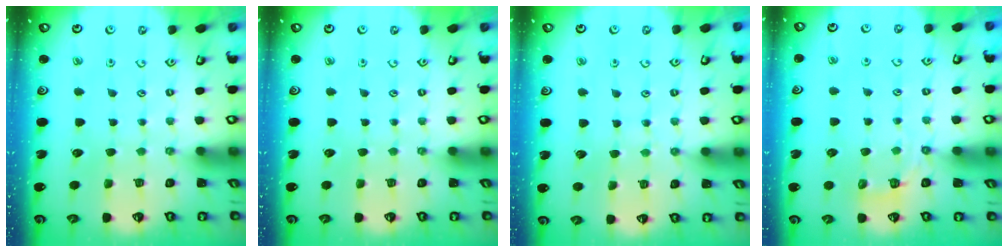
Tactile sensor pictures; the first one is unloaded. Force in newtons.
{"total": 0.0}
{"total": 5.1, "press": 5.1, "slide": 0.6}
{"total": 3.6, "press": 2.8, "slide": 2.1}